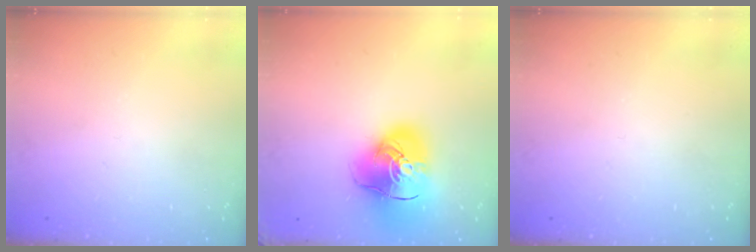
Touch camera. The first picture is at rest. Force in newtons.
{"total": 18.1, "press": 17.9, "slide": 2.7}
{"total": 0.0}